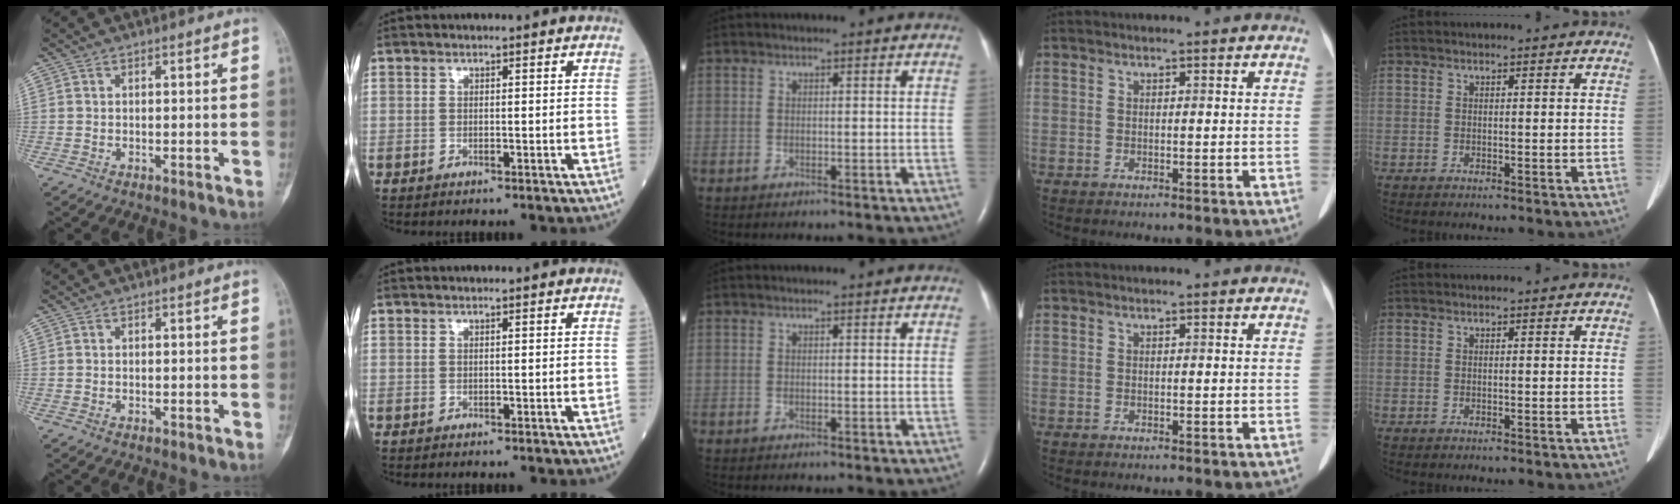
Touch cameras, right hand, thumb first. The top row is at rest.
{}